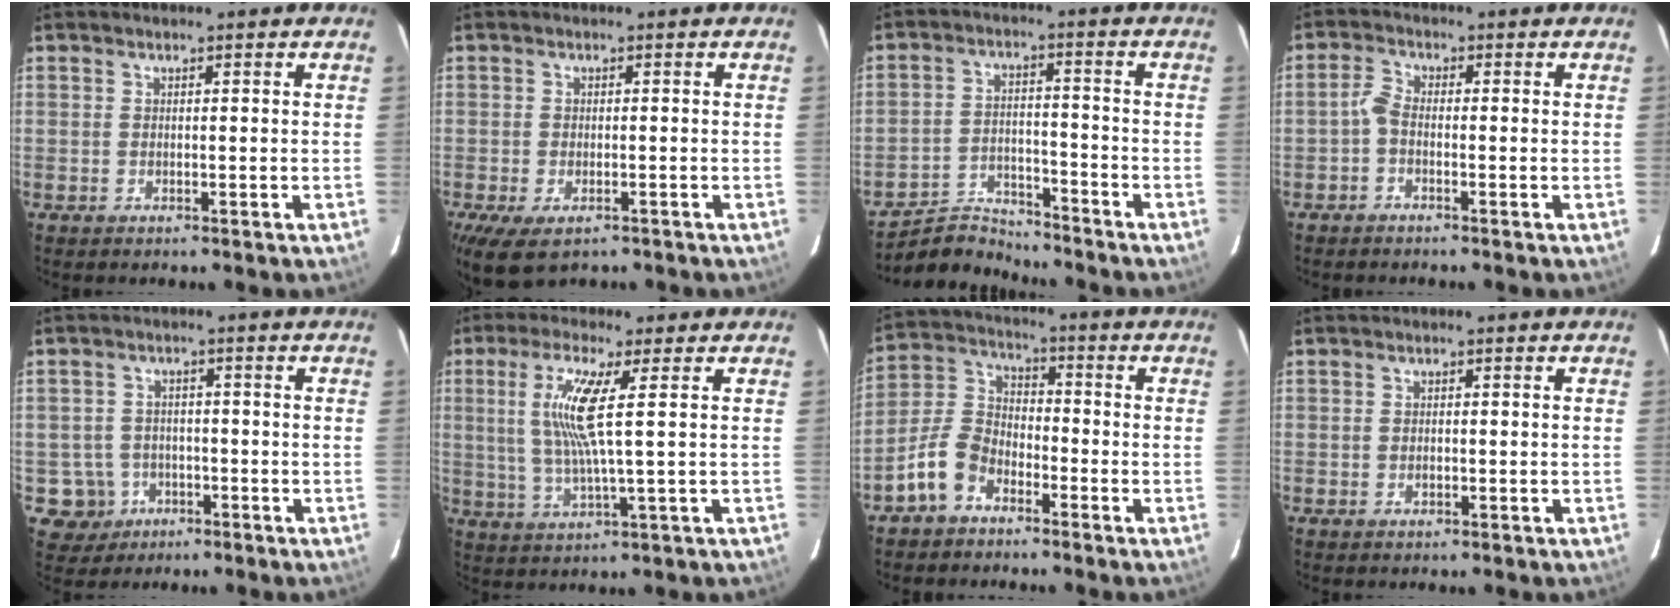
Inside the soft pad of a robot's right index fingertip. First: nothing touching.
{"total": 7.2, "force": [-4.2, 3.5, 4.7], "torque": [-0.100, -0.031, -0.066]}
{"total": 7.7, "force": [-7.5, 1.6, -0.7], "torque": [-0.012, 0.023, -0.133]}
{"total": 2.0, "force": [-1.2, 0.9, 1.4], "torque": [-0.040, 0.008, -0.028]}
{"total": 6.1, "force": [-2.3, 5.6, 0.4], "torque": [-0.024, 0.022, -0.030]}
{"total": 9.5, "force": [2.2, 0.0, 9.2], "torque": [-0.184, -0.004, 0.047]}
{"total": 8.4, "force": [-5.5, 5.0, 4.0], "torque": [-0.093, 0.025, -0.110]}
{"total": 1.0, "force": [-0.3, 0.8, 0.5], "torque": [-0.008, 0.000, -0.005]}